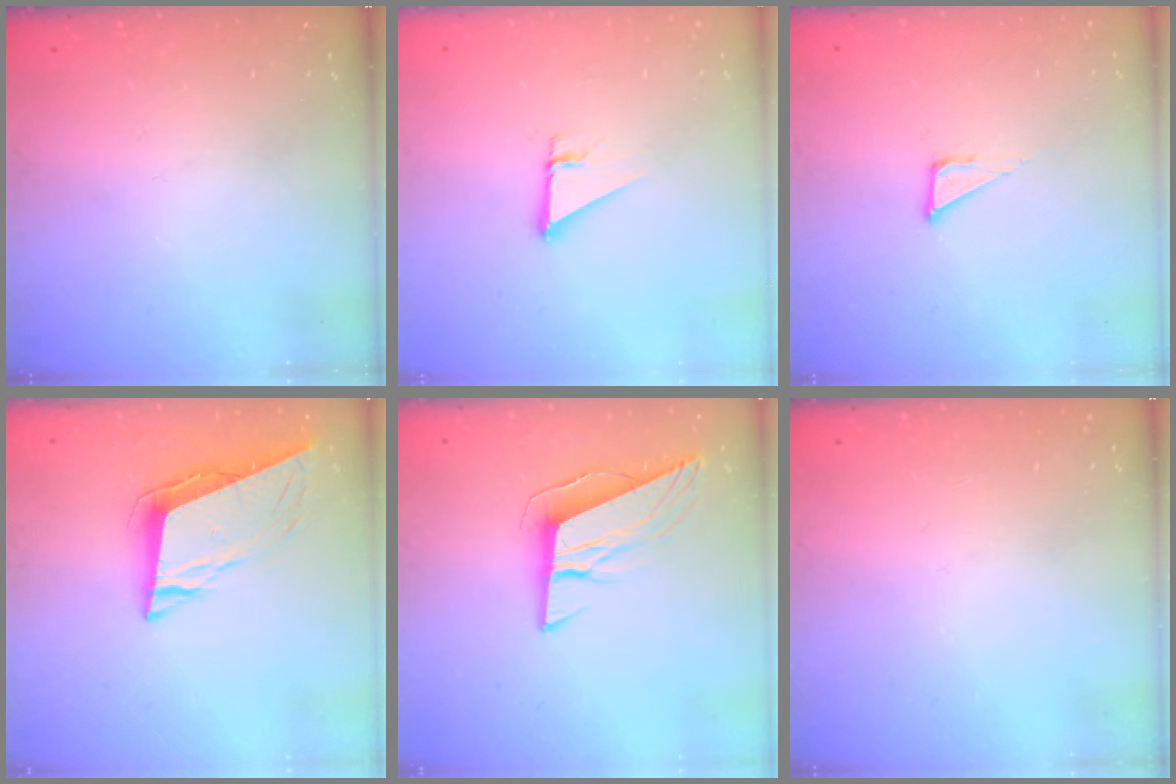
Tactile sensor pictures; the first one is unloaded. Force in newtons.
{"total": 2.7, "press": 2.7, "slide": 0.1}
{"total": 3.6, "press": 3.6, "slide": 0.3}
{"total": 10.4, "press": 9.8, "slide": 3.5}
{"total": 9.7, "press": 9.4, "slide": 2.3}
{"total": 0.0}